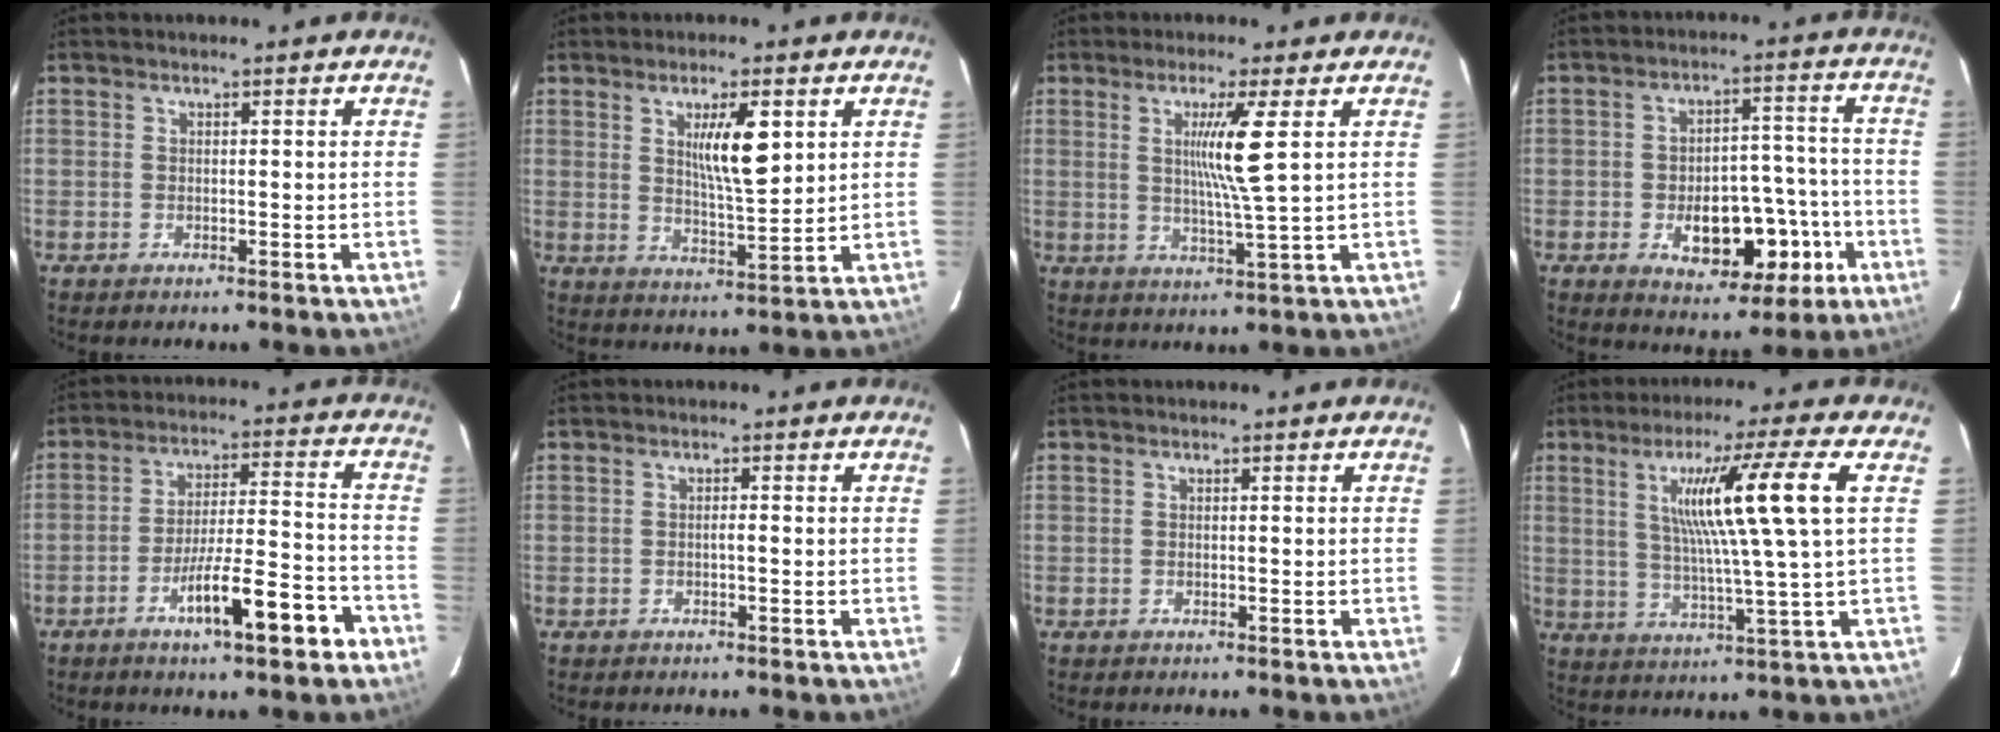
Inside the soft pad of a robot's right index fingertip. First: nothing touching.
{"total": 7.8, "force": [2.7, 1.4, 7.2], "torque": [-0.122, -0.005, 0.048]}
{"total": 7.2, "force": [1.8, -1.5, 6.8], "torque": [-0.125, -0.012, 0.036]}
{"total": 12.7, "force": [-4.5, 6.6, 9.9], "torque": [-0.133, 0.025, -0.054]}
{"total": 11.9, "force": [-6.4, 1.5, 9.9], "torque": [-0.159, 0.004, -0.101]}
{"total": 0.7, "force": [-0.3, 0.1, 0.7], "torque": [-0.012, 0.002, -0.005]}
{"total": 0.0}
{"total": 13.1, "force": [3.6, -2.0, 12.5], "torque": [-0.208, 0.004, 0.064]}